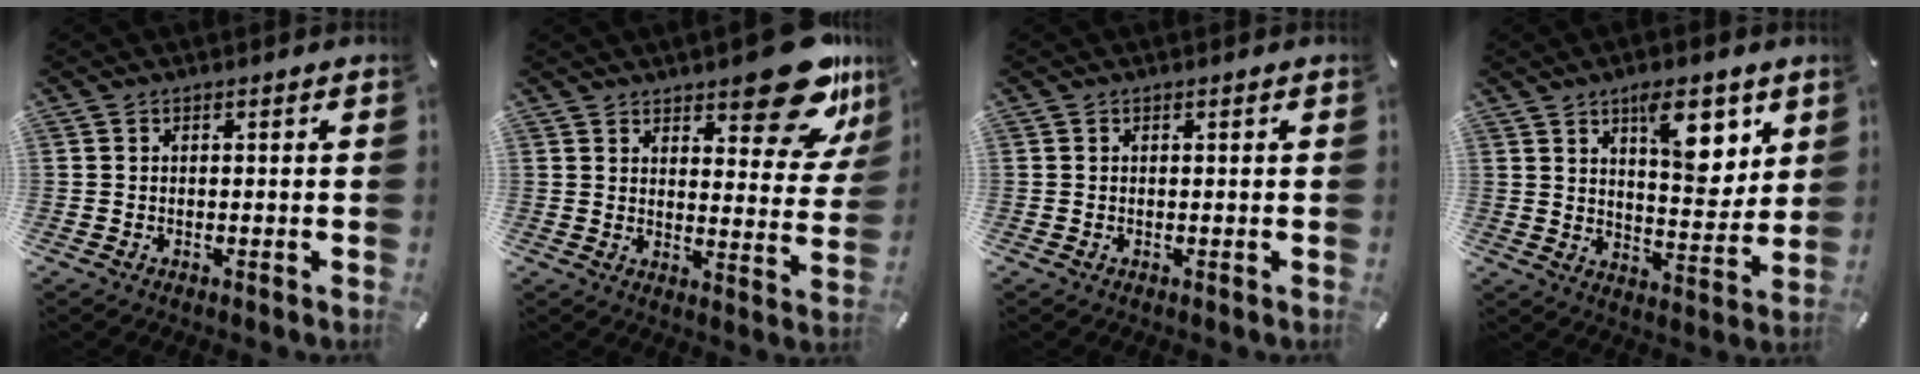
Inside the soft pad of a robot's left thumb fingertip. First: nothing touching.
{"total": 16.5, "force": [12.0, 6.3, 9.4], "torque": [-0.105, -0.091, 0.201]}
{"total": 0.0}
{"total": 12.4, "force": [6.7, 6.0, 8.6], "torque": [-0.100, -0.038, 0.109]}